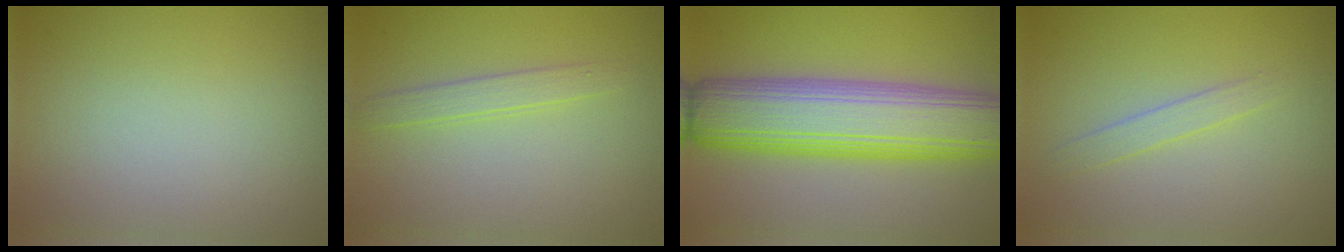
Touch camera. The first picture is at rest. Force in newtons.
{"total": 1.7, "press": 1.7, "slide": 0.0}
{"total": 11.1, "press": 11.1, "slide": 0.6}
{"total": 1.3, "press": 1.3, "slide": 0.0}